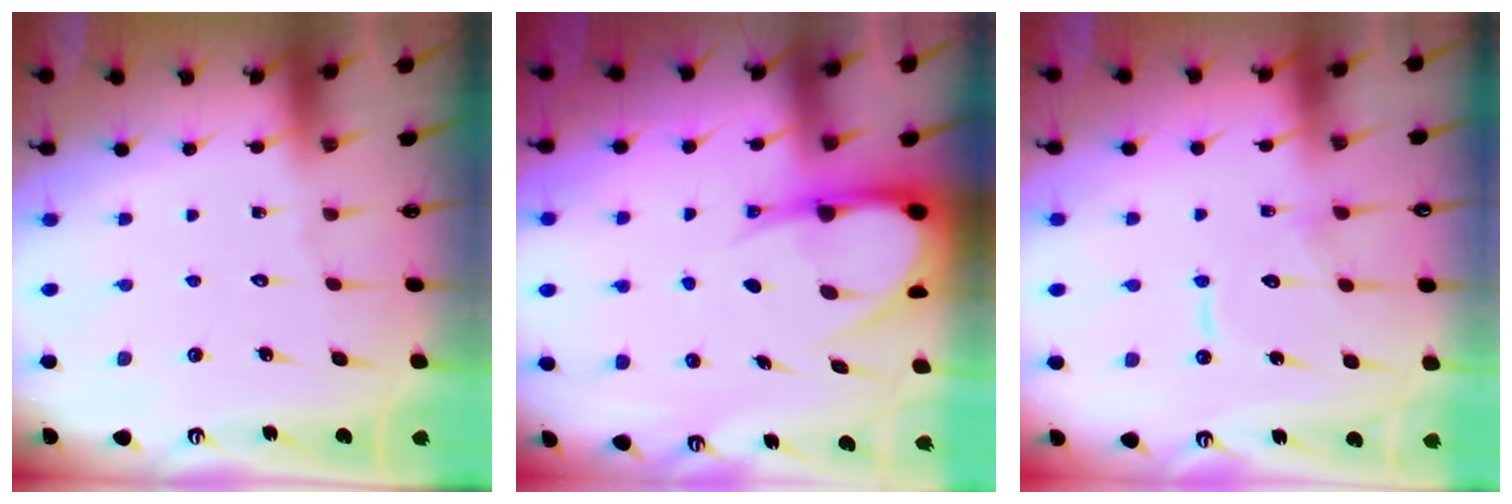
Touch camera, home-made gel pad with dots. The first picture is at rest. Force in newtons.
{"total": 11.4, "press": 11.3, "slide": 1.4}
{"total": 10.6, "press": 10.6, "slide": 0.9}